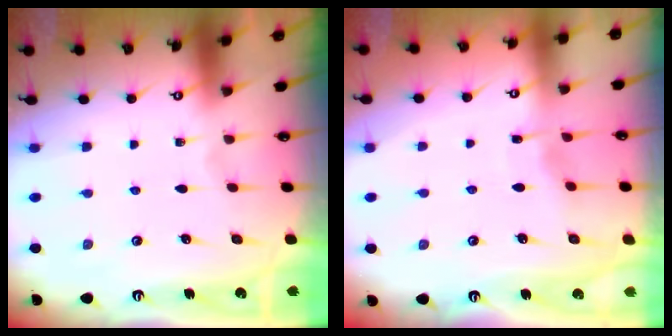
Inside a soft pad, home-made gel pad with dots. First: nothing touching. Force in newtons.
{"total": 3.7, "press": 3.6, "slide": 0.4}